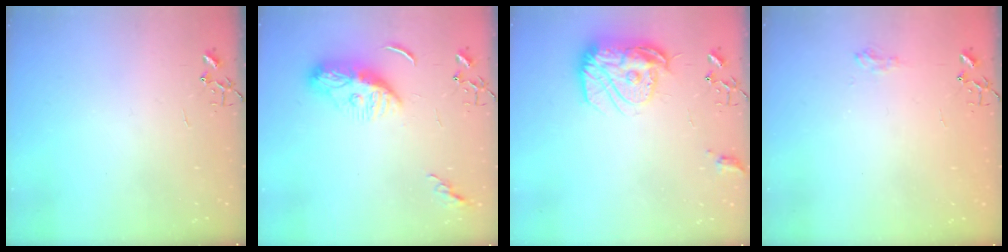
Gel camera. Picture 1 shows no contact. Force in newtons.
{"total": 9.9, "press": 9.9, "slide": 1.1}
{"total": 16.1, "press": 16.0, "slide": 1.4}
{"total": 7.6, "press": 7.6, "slide": 0.9}